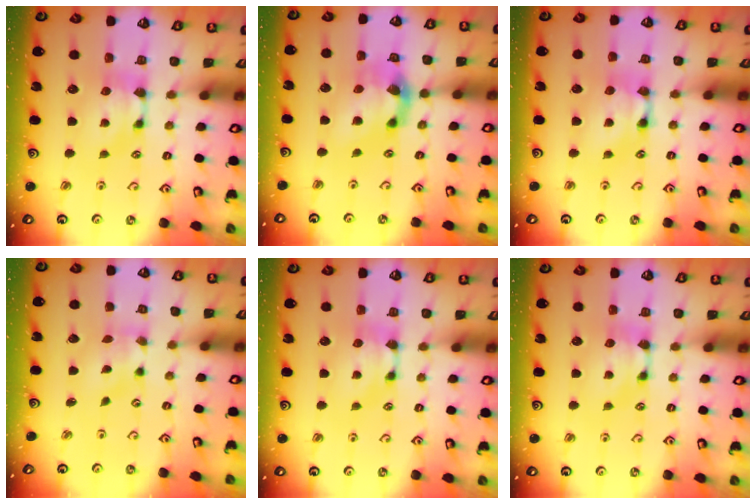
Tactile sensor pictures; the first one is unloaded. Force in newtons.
{"total": 5.2, "press": 4.6, "slide": 2.2}
{"total": 2.2, "press": 2.2, "slide": 0.1}
{"total": 1.3, "press": 0.1, "slide": 1.3}
{"total": 0.0}
{"total": 0.0}